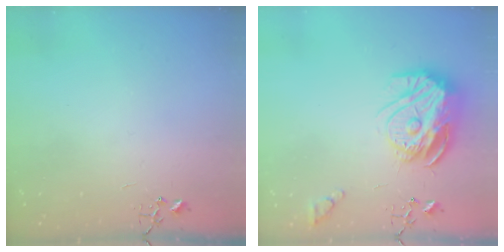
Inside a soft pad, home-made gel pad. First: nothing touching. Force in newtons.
{"total": 16.7, "press": 16.7, "slide": 1.6}